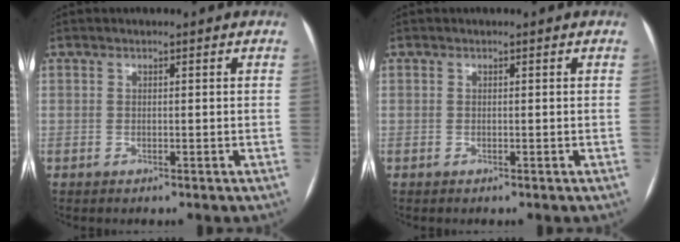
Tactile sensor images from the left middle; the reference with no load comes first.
{"total": 0.0}